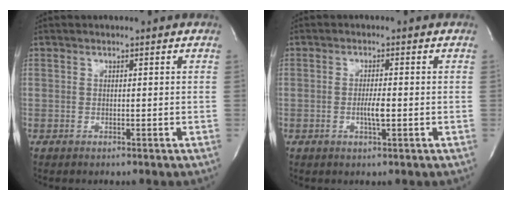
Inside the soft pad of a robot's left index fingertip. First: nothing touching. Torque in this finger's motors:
{"motor_torque": [0.80, 0.13, 0.04, 0.04]}